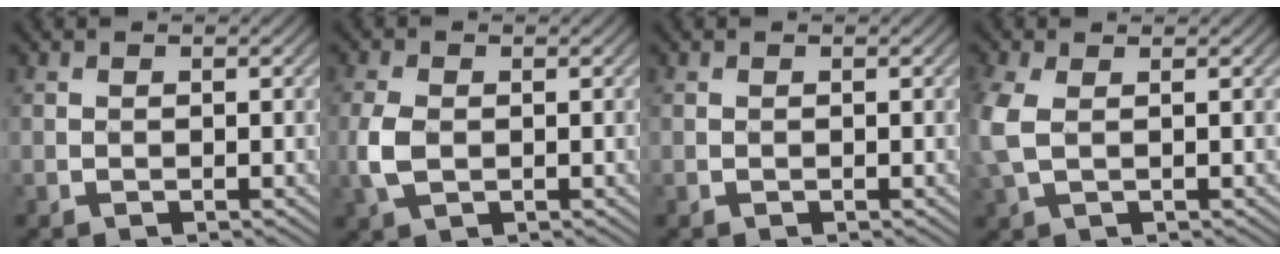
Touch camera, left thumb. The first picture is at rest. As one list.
[{"total": 4.1, "force": [-0.8, 2.7, 2.9], "torque": [-0.086, 0.003, -0.016]}, {"total": 0.0}, {"total": 5.4, "force": [0.3, 3.4, 4.2], "torque": [-0.146, 0.004, 0.005]}]